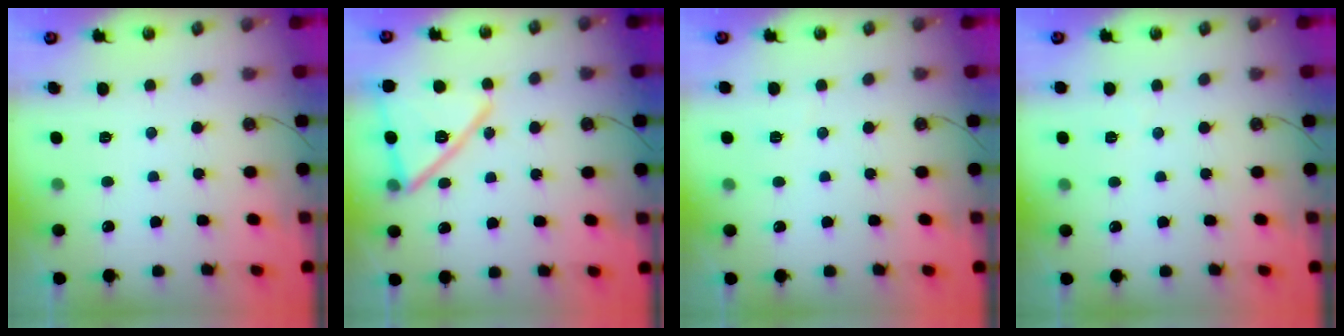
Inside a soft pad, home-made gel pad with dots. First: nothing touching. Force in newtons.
{"total": 17.0, "press": 16.6, "slide": 3.5}
{"total": 2.6, "press": 2.5, "slide": 0.7}
{"total": 2.0, "press": 1.9, "slide": 0.8}